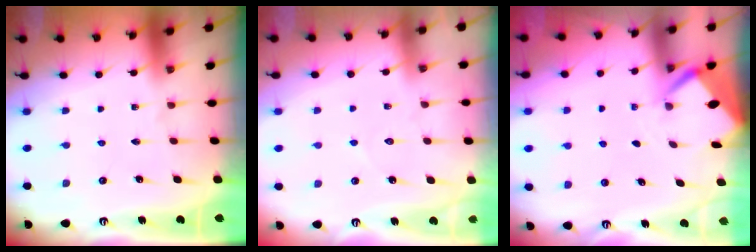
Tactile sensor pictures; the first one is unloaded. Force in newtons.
{"total": 3.7, "press": 3.7, "slide": 0.3}
{"total": 2.4, "press": 2.4, "slide": 0.3}